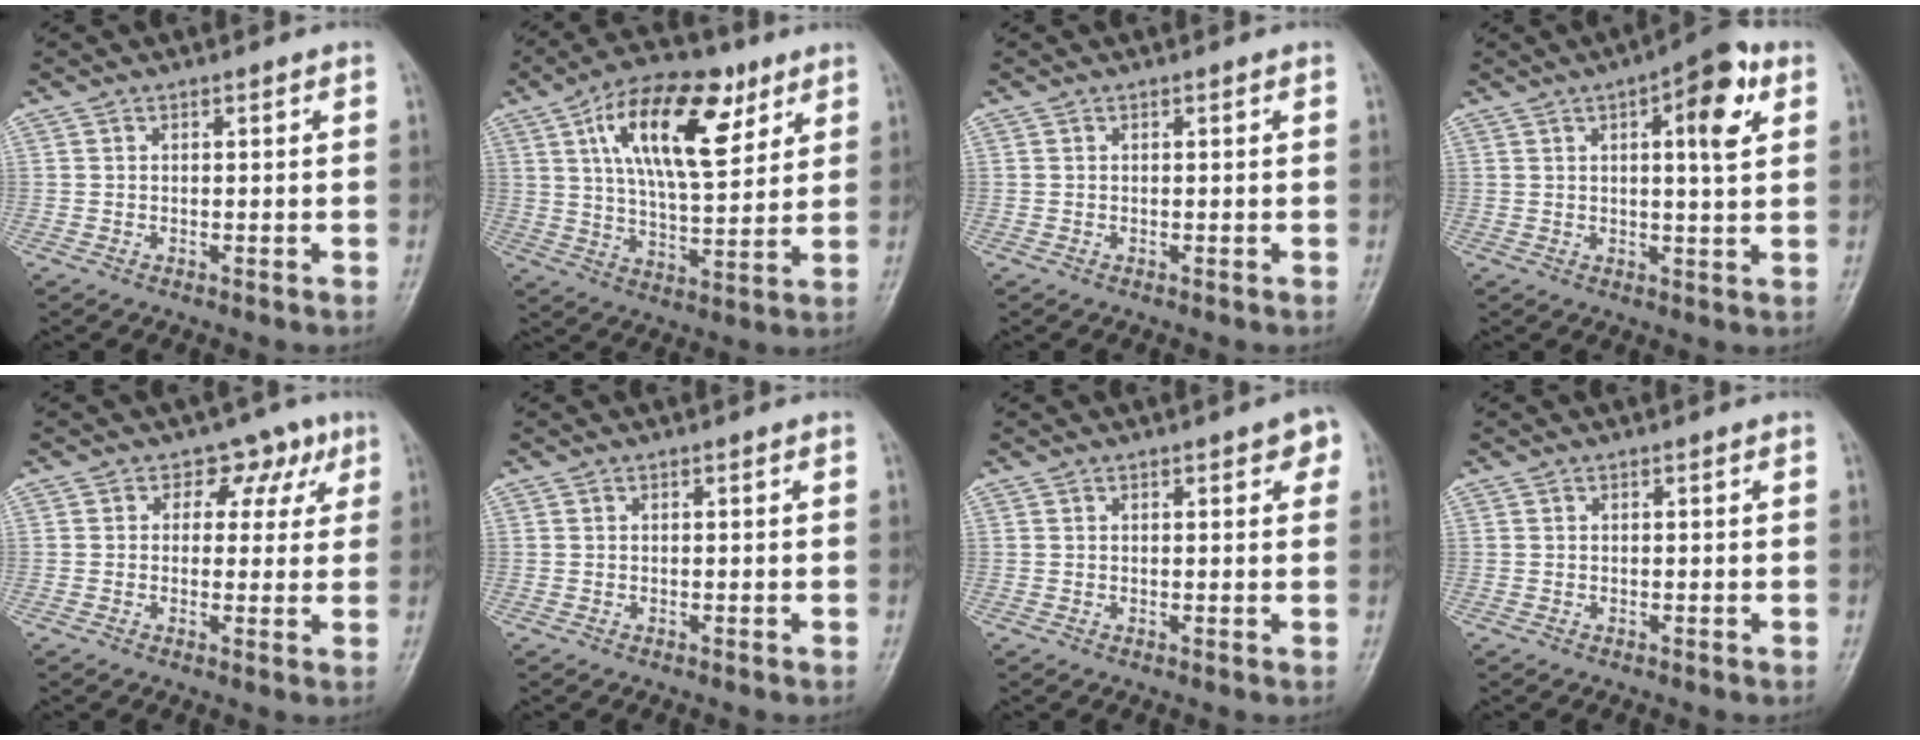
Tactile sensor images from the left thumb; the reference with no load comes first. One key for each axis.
{"total": 18.2, "fx": 7.8, "fy": 8.3, "fz": 14.2, "tx": -0.207, "ty": -0.020, "tz": 0.129}
{"total": 0.0}
{"total": 10.0, "fx": 3.7, "fy": 3.1, "fz": 8.8, "tx": -0.107, "ty": -0.001, "tz": 0.046}
{"total": 5.6, "fx": 2.4, "fy": 4.5, "fz": 2.3, "tx": 0.014, "ty": 0.002, "tz": 0.022}
{"total": 0.0}
{"total": 3.6, "fx": 1.6, "fy": 1.5, "fz": 2.8, "tx": -0.017, "ty": 0.000, "tz": 0.012}
{"total": 0.0}